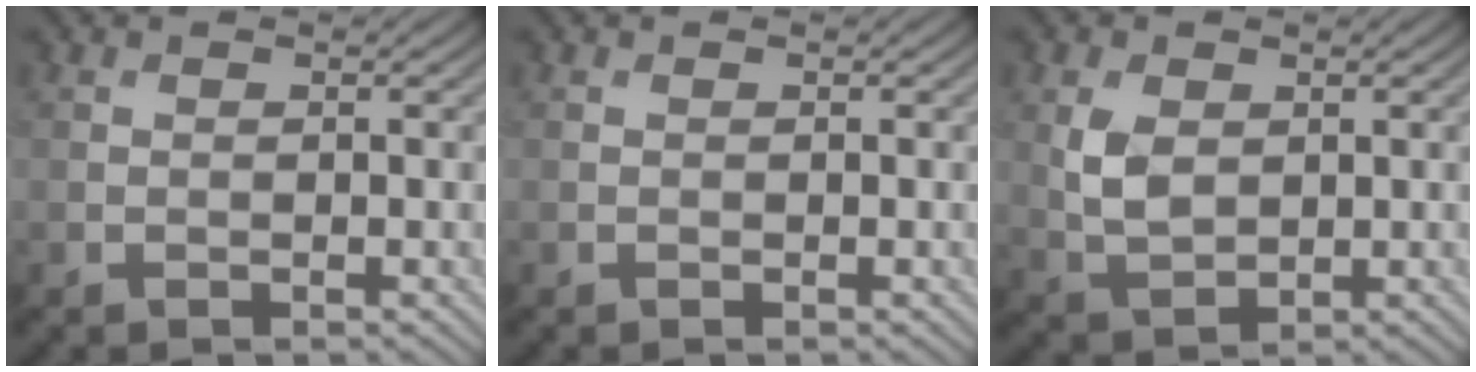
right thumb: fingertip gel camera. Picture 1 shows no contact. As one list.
[{"total": 0.0}, {"total": 4.2, "force": [0.9, 2.8, 3.0], "torque": [-0.072, -0.002, 0.019]}]